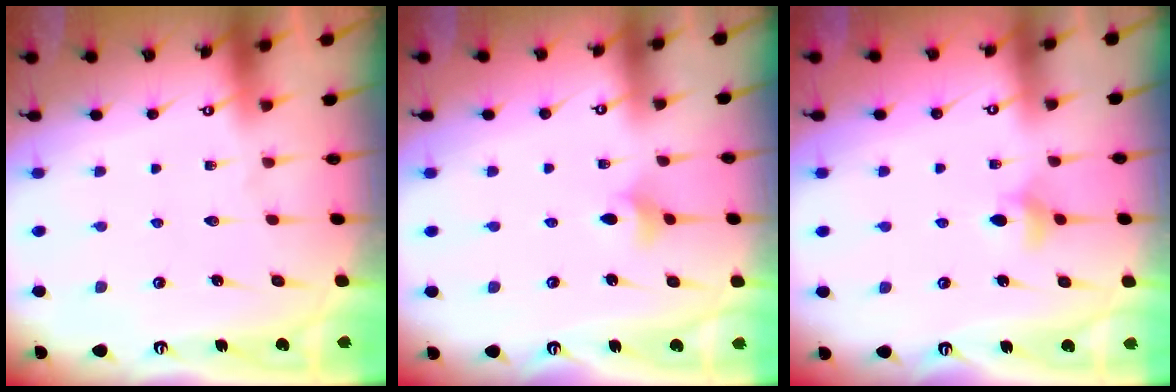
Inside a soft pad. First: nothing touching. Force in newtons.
{"total": 4.1, "press": 4.0, "slide": 0.9}
{"total": 4.8, "press": 4.7, "slide": 0.8}